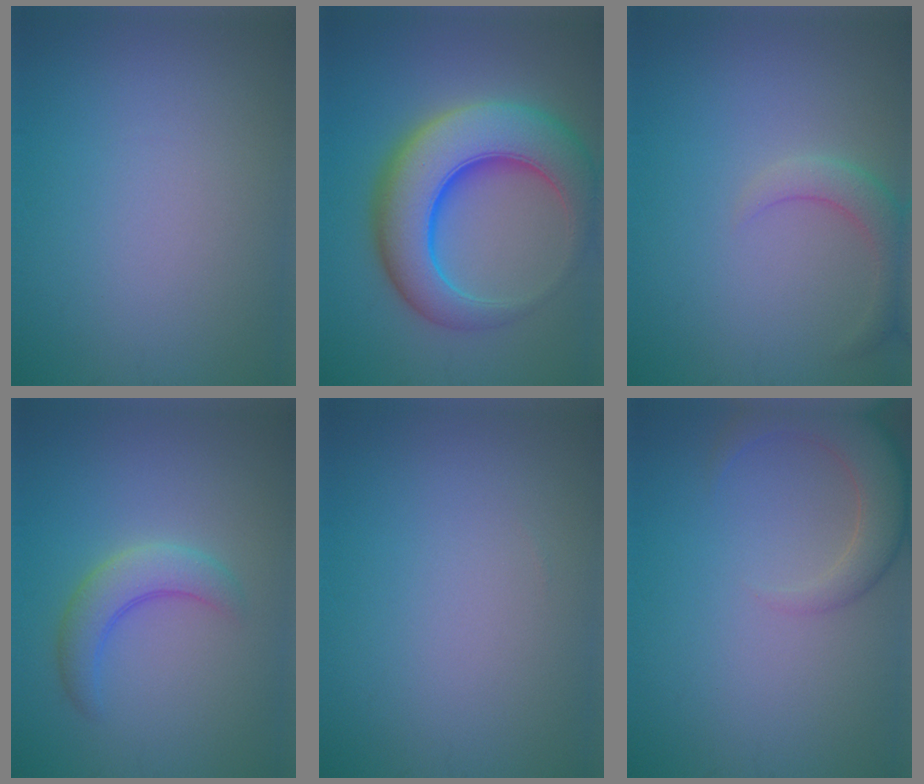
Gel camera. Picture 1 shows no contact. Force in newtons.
{"total": 10.5, "press": 10.5, "slide": 0.4}
{"total": 2.7, "press": 2.7, "slide": 0.2}
{"total": 3.3, "press": 3.3, "slide": 0.2}
{"total": 0.0}
{"total": 4.6, "press": 4.6, "slide": 0.5}